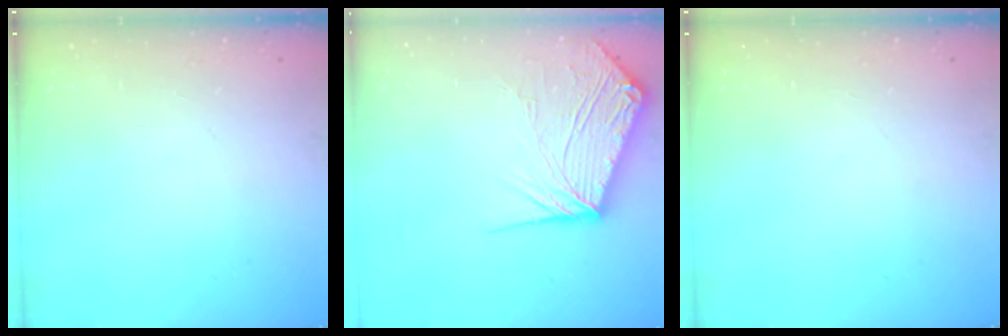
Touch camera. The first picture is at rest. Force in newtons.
{"total": 12.9, "press": 12.8, "slide": 1.8}
{"total": 0.0}